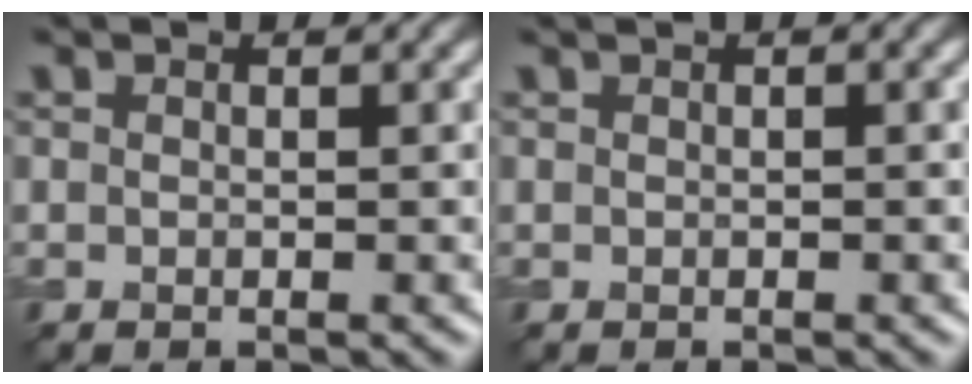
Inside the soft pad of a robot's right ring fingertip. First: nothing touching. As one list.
[{"total": 0.6, "force": [0.3, 0.1, 0.5], "torque": [-0.010, 0.005, 0.003]}]